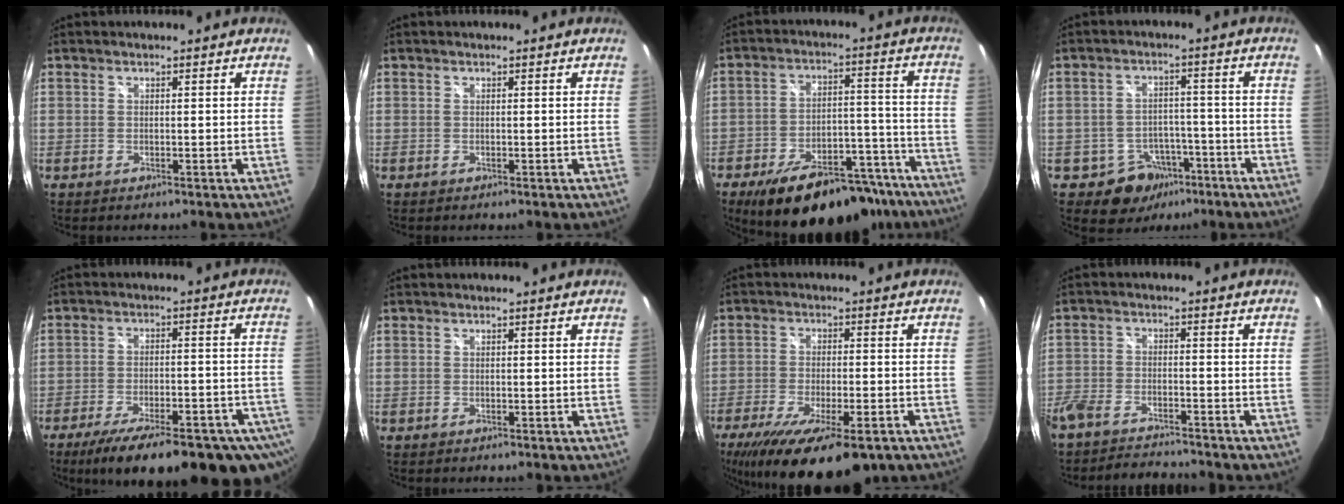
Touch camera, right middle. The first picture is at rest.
{"total": 0.0}
{"total": 22.0, "force": [-16.8, 9.0, 10.9], "torque": [-0.180, 0.019, -0.216]}
{"total": 7.5, "force": [-4.7, 5.8, 1.3], "torque": [-0.031, 0.023, -0.053]}
{"total": 24.0, "force": [-16.7, 7.5, 15.5], "torque": [-0.260, -0.059, -0.219]}
{"total": 0.0}
{"total": 19.2, "force": [-12.5, 5.9, 13.3], "torque": [-0.255, -0.065, -0.191]}
{"total": 10.5, "force": [-9.4, 2.9, 3.4], "torque": [-0.104, -0.011, -0.164]}